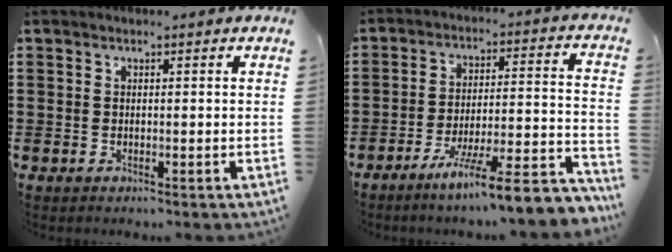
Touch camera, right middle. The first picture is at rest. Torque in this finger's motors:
{"motor_torque": [1.24, -0.90, 0.66, 0.16]}